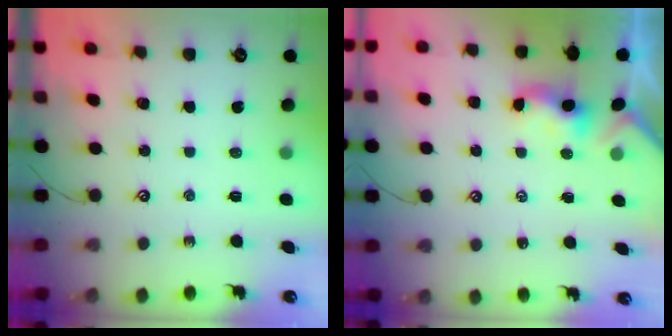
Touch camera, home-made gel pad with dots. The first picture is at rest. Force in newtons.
{"total": 1.1, "press": 1.0, "slide": 0.4}